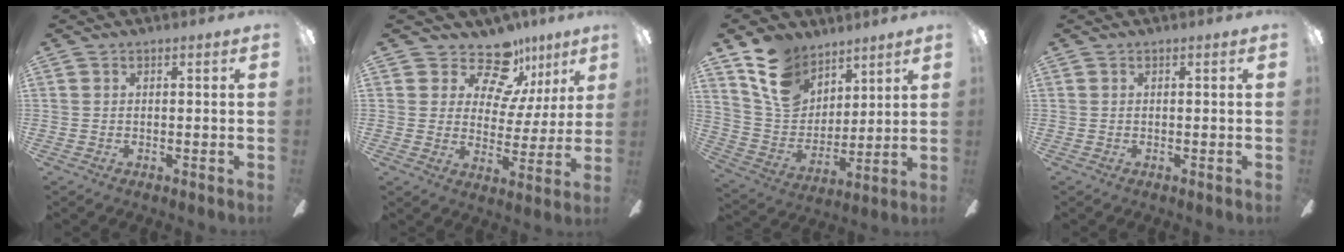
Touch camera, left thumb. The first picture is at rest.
{"total": 14.1, "force": [10.7, 7.1, 5.7], "torque": [-0.091, -0.080, 0.193]}
{"total": 15.5, "force": [10.3, 10.3, 5.5], "torque": [-0.113, -0.050, 0.204]}
{"total": 0.0}